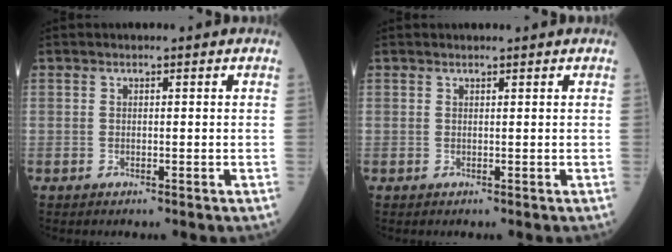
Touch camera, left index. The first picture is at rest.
{"total": 1.4, "force": [1.4, -0.1, 0.4], "torque": [-0.009, 0.009, 0.022]}